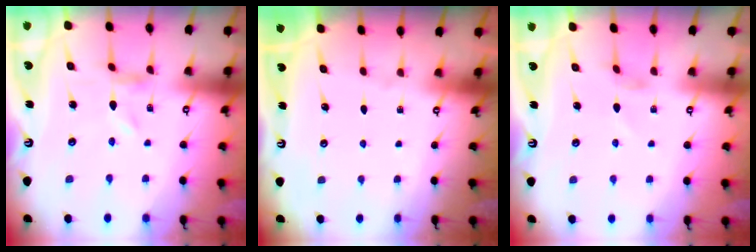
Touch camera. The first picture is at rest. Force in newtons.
{"total": 0.0}
{"total": 1.8, "press": 1.7, "slide": 0.3}